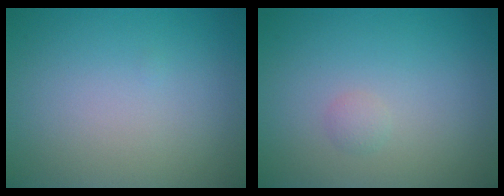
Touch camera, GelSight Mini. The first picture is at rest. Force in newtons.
{"total": 0.7, "press": 0.7, "slide": 0.0}